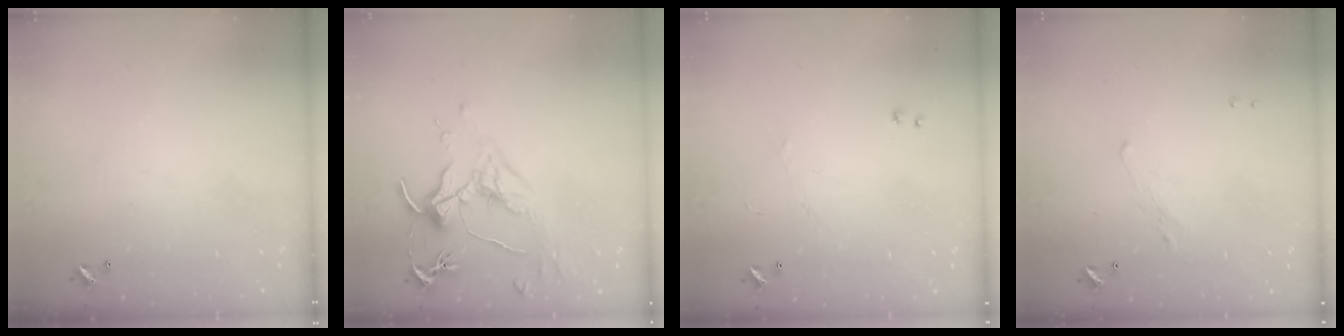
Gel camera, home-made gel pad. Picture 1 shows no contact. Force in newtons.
{"total": 1.8, "press": 1.5, "slide": 0.9}
{"total": 1.0, "press": 0.9, "slide": 0.5}
{"total": 1.2, "press": 0.9, "slide": 0.8}